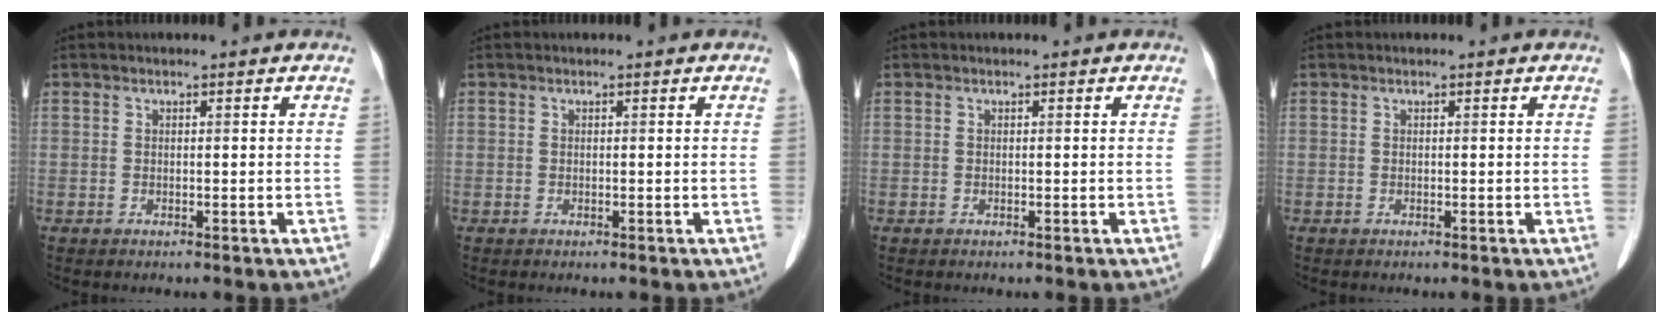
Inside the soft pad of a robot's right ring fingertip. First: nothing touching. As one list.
[{"total": 0.0}, {"total": 0.0}, {"total": 0.0}]